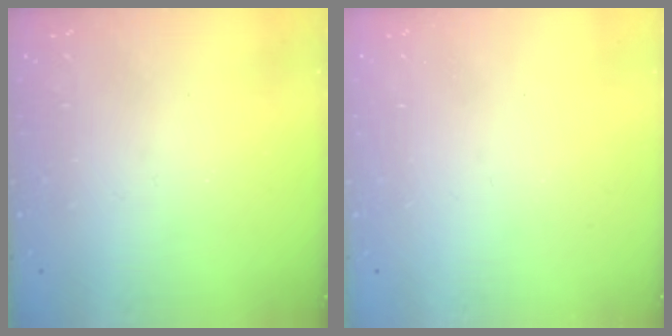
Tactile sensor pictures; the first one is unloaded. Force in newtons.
{"total": 0.0}